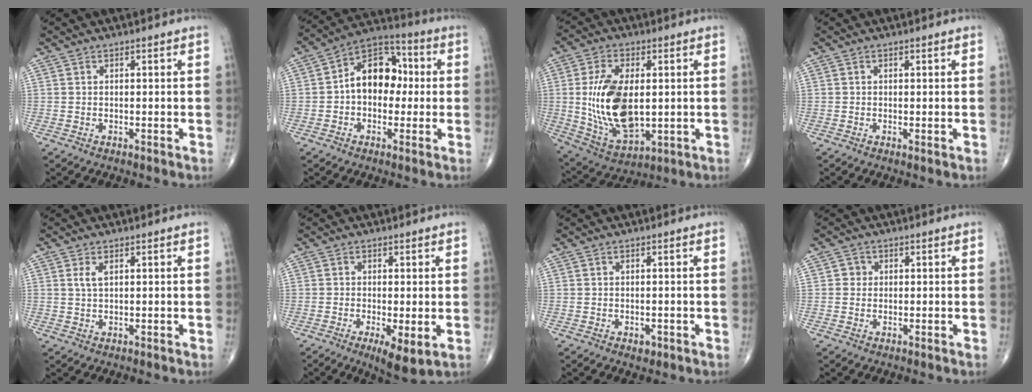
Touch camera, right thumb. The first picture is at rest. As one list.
[{"total": 12.5, "force": [0.4, 8.6, 9.0], "torque": [-0.104, 0.035, -0.010]}, {"total": 16.4, "force": [0.5, 9.1, 13.6], "torque": [-0.249, -0.012, 0.024]}, {"total": 0.6, "force": [-0.1, 0.2, 0.6], "torque": [-0.011, -0.003, -0.003]}, {"total": 2.0, "force": [0.7, 0.8, 1.6], "torque": [-0.037, 0.003, 0.020]}, {"total": 6.5, "force": [-1.8, 2.0, 5.9], "torque": [-0.097, -0.019, -0.029]}, {"total": 1.5, "force": [-0.7, 1.0, 0.9], "torque": [-0.006, 0.000, -0.007]}, {"total": 1.7, "force": [0.2, 1.6, 0.5], "torque": [0.002, 0.003, -0.001]}]